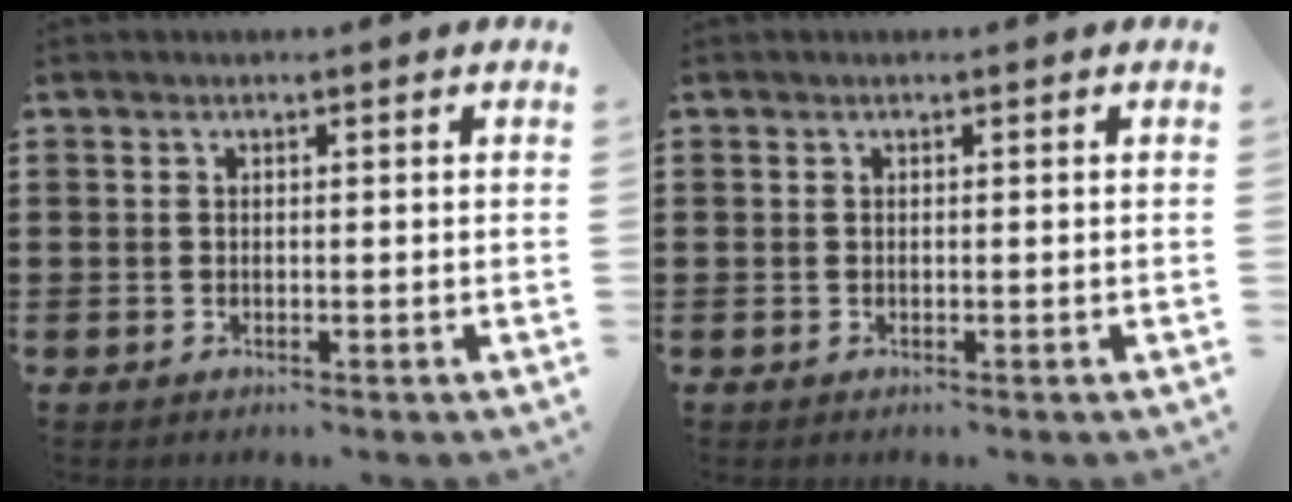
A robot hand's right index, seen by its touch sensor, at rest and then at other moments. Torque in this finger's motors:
{"motor_torque": [-0.84, 1.30, -0.02, 0.00]}